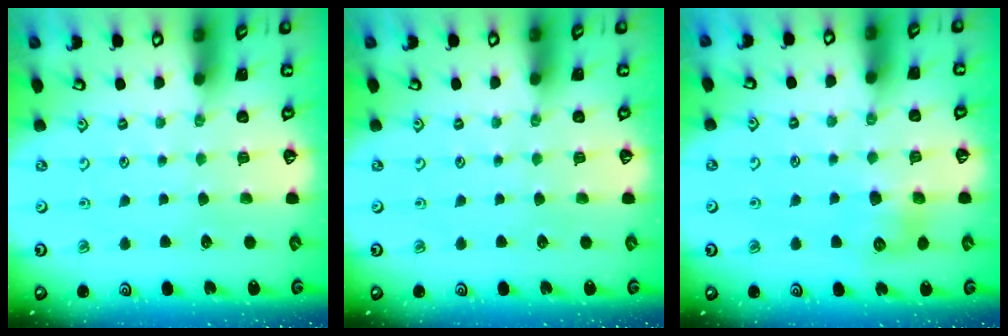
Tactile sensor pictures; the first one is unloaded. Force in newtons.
{"total": 0.0}
{"total": 7.1, "press": 7.0, "slide": 0.4}